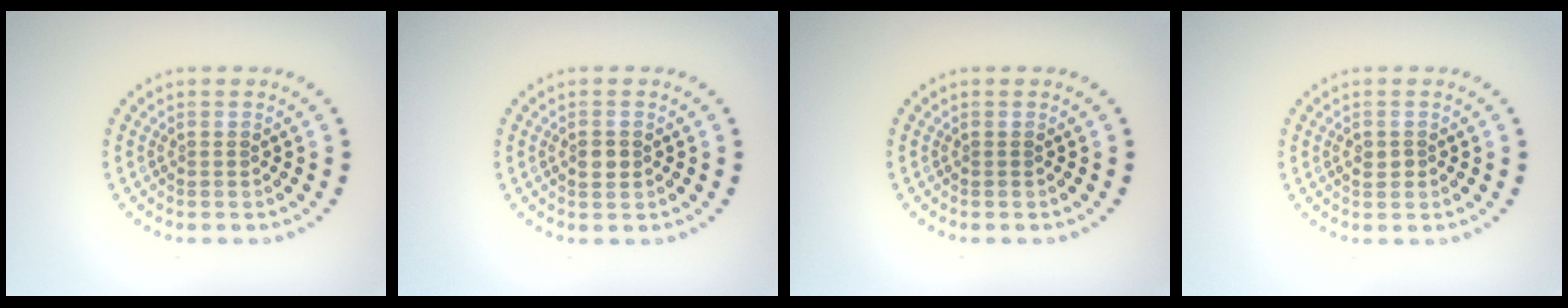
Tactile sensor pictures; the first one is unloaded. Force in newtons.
{"total": 1.3, "press": 1.2, "slide": 0.4}
{"total": 0.0}
{"total": 1.2, "press": 1.2, "slide": 0.4}